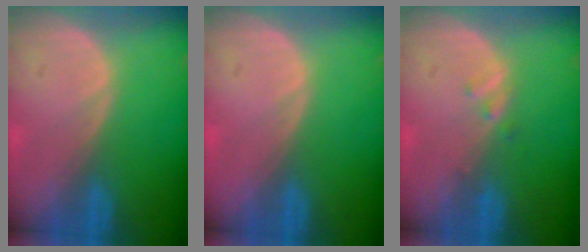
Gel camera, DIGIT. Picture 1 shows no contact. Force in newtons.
{"total": 0.0}
{"total": 1.1, "press": 1.1, "slide": 0.1}